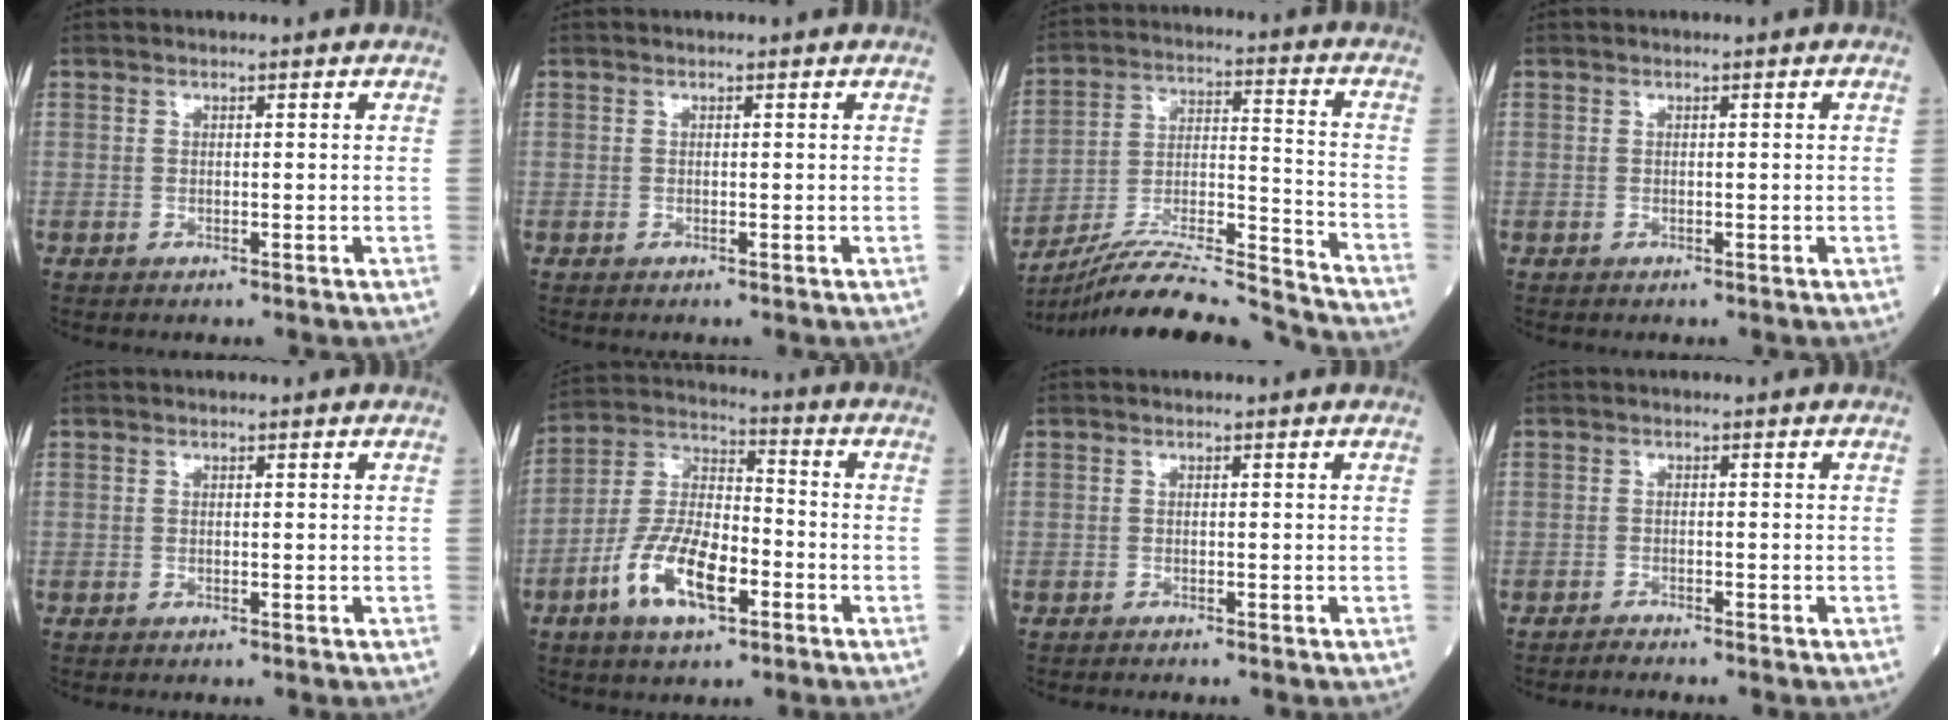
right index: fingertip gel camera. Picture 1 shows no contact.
{"total": 0.0}
{"total": 20.6, "force": [-19.5, -0.9, 6.4], "torque": [-0.129, -0.006, -0.322]}
{"total": 0.0}
{"total": 0.0}
{"total": 12.7, "force": [-5.3, 4.9, 10.4], "torque": [-0.217, 0.006, -0.098]}
{"total": 1.1, "force": [-1.0, 0.0, 0.4], "torque": [-0.004, 0.000, -0.012]}
{"total": 1.7, "force": [-1.6, -0.3, 0.3], "torque": [-0.006, -0.002, -0.025]}